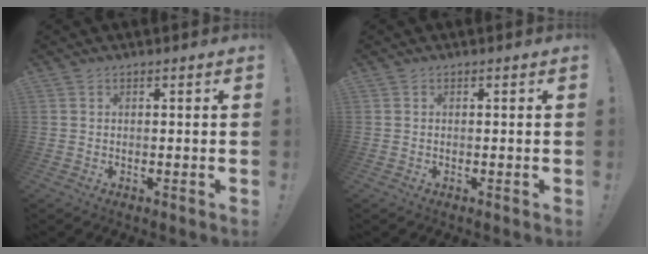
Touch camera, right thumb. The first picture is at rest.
{"total": 0.0}